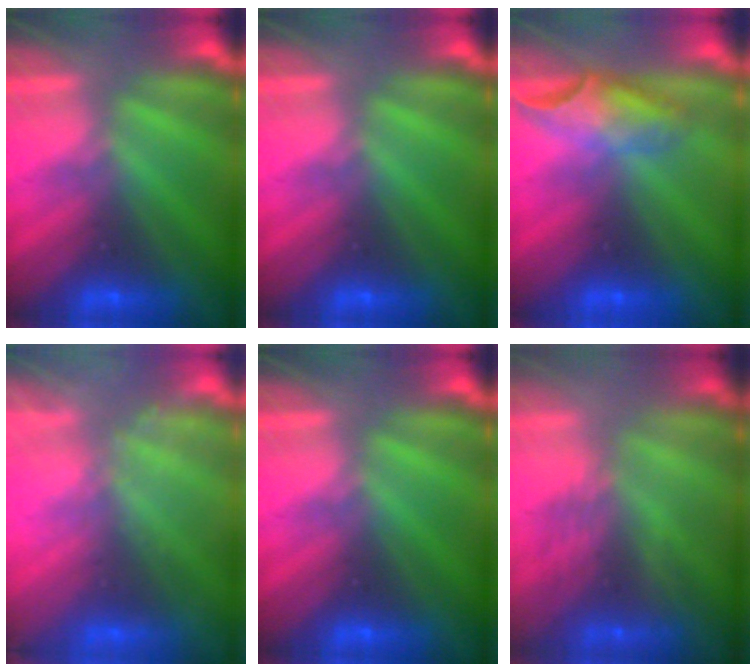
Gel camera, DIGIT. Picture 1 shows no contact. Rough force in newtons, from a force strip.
{"total": 0.0}
{"total": 4.6}
{"total": 2.4}
{"total": 0.0}
{"total": 3.0}